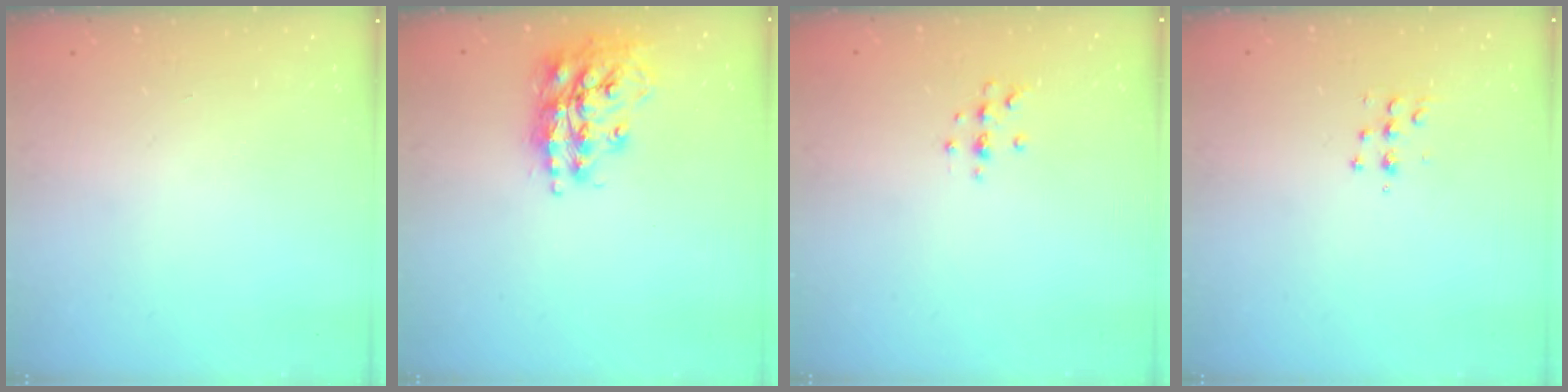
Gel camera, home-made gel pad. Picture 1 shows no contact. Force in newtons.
{"total": 17.1, "press": 17.0, "slide": 1.5}
{"total": 4.3, "press": 4.2, "slide": 1.0}
{"total": 5.4, "press": 5.3, "slide": 0.7}